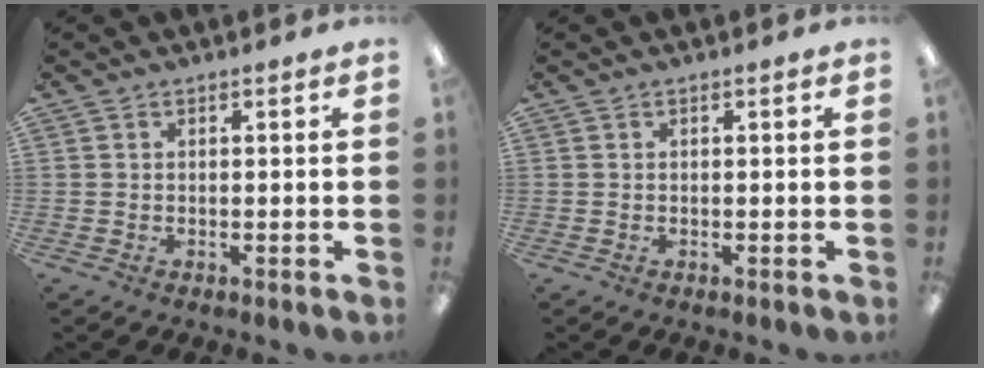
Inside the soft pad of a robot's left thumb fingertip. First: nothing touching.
{"total": 0.0}